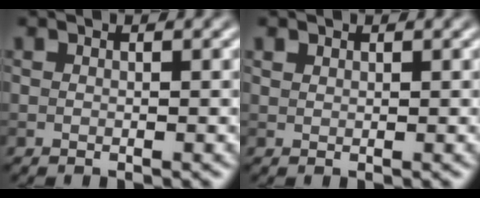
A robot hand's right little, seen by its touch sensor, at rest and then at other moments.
{"total": 0.7, "force": [0.5, 0.4, 0.1], "torque": [-0.003, 0.000, 0.012]}